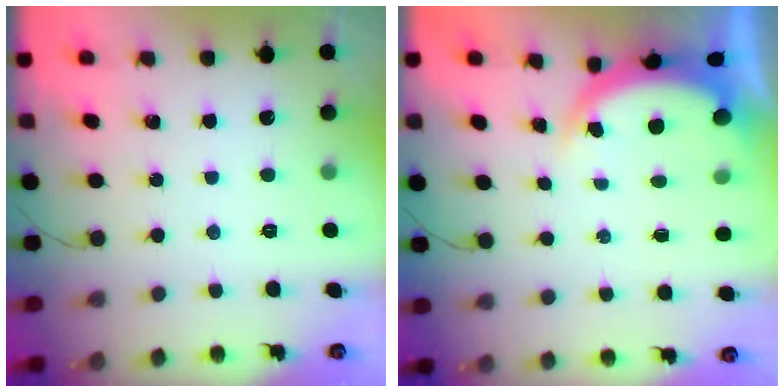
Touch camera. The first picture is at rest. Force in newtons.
{"total": 4.9, "press": 4.7, "slide": 1.3}